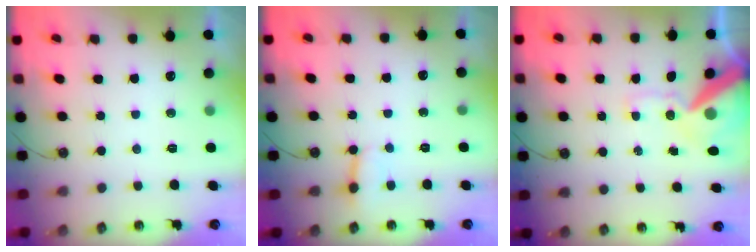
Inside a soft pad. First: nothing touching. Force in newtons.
{"total": 4.1, "press": 4.1, "slide": 0.7}
{"total": 15.9, "press": 15.8, "slide": 2.3}